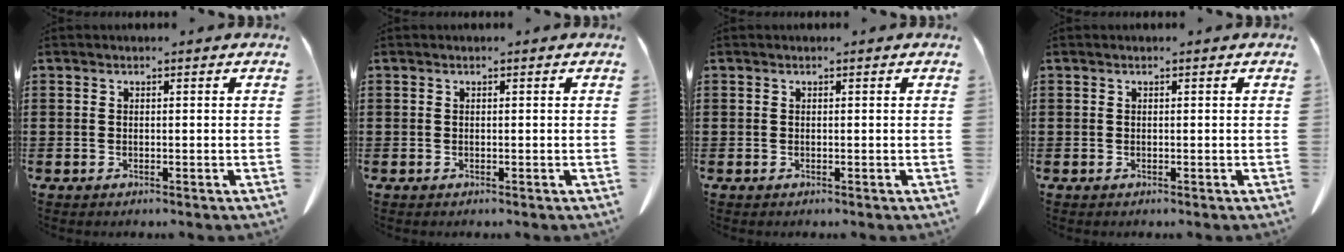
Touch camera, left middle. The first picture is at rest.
{"total": 0.0}
{"total": 0.0}
{"total": 0.0}